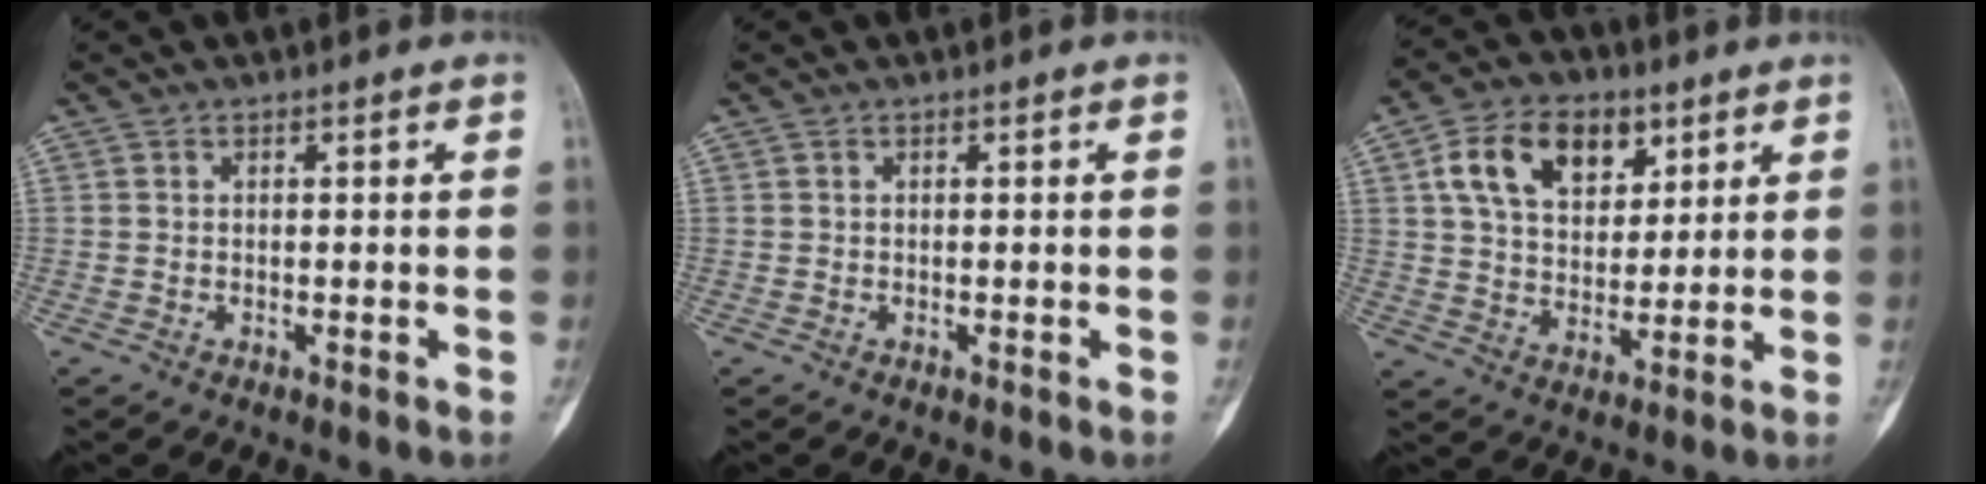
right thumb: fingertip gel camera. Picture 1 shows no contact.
{"total": 0.0}
{"total": 13.8, "force": [5.9, 8.9, 8.7], "torque": [-0.120, -0.012, 0.106]}